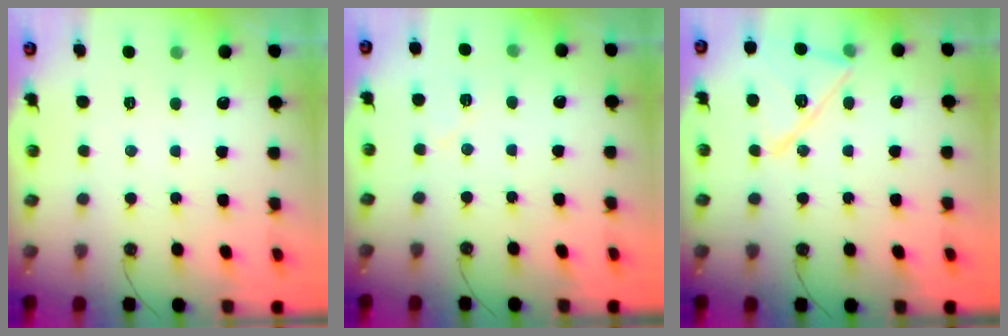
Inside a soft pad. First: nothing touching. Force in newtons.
{"total": 4.3, "press": 4.3, "slide": 0.4}
{"total": 15.5, "press": 15.4, "slide": 1.1}